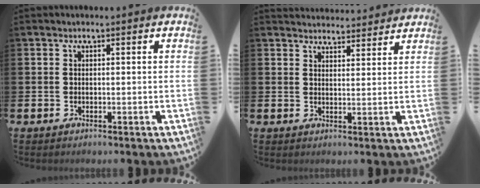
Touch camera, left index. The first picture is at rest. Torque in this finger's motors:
{"motor_torque": [0.50, -0.87, 0.06, 0.00]}